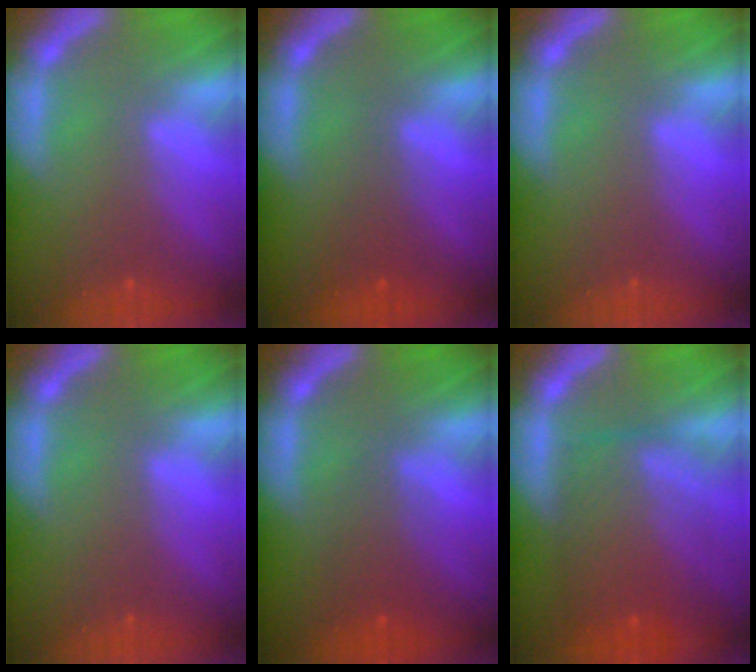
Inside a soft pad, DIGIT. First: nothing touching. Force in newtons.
{"total": 1.4}
{"total": 0.0}
{"total": 0.0}
{"total": 3.0}
{"total": 8.6}